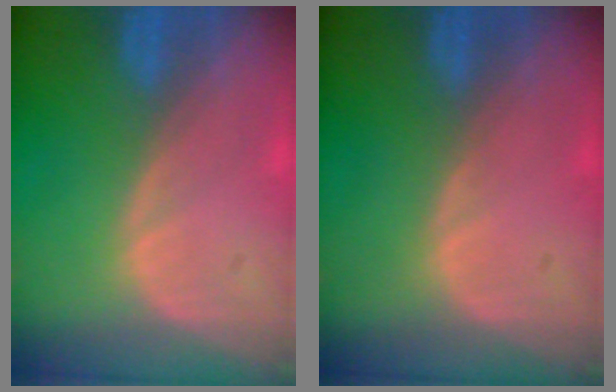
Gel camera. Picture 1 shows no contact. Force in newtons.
{"total": 0.0}